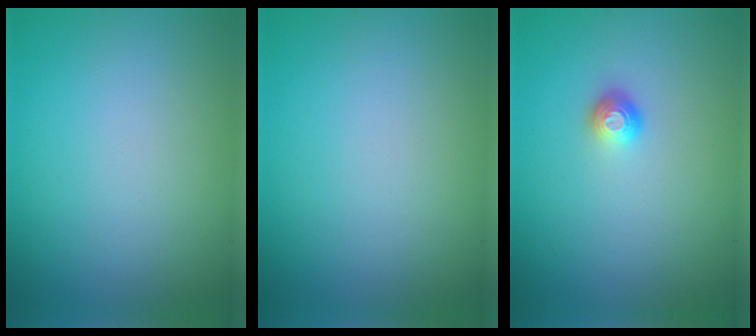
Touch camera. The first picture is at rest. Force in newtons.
{"total": 0.0}
{"total": 1.2, "press": 1.0, "slide": 0.6}